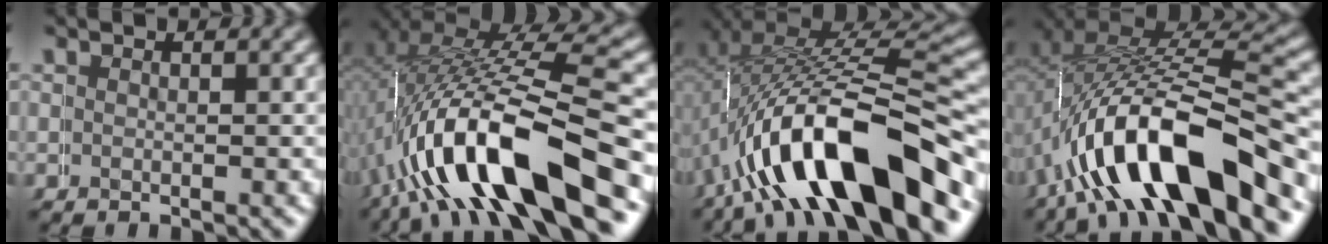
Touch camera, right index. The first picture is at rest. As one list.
[{"total": 11.5, "force": [-2.6, 5.3, 9.8], "torque": [-0.210, -0.026, -0.019]}, {"total": 13.1, "force": [-4.1, 6.0, 10.9], "torque": [-0.206, -0.024, -0.043]}, {"total": 12.0, "force": [-3.5, 6.2, 9.7], "torque": [-0.194, -0.027, -0.039]}]